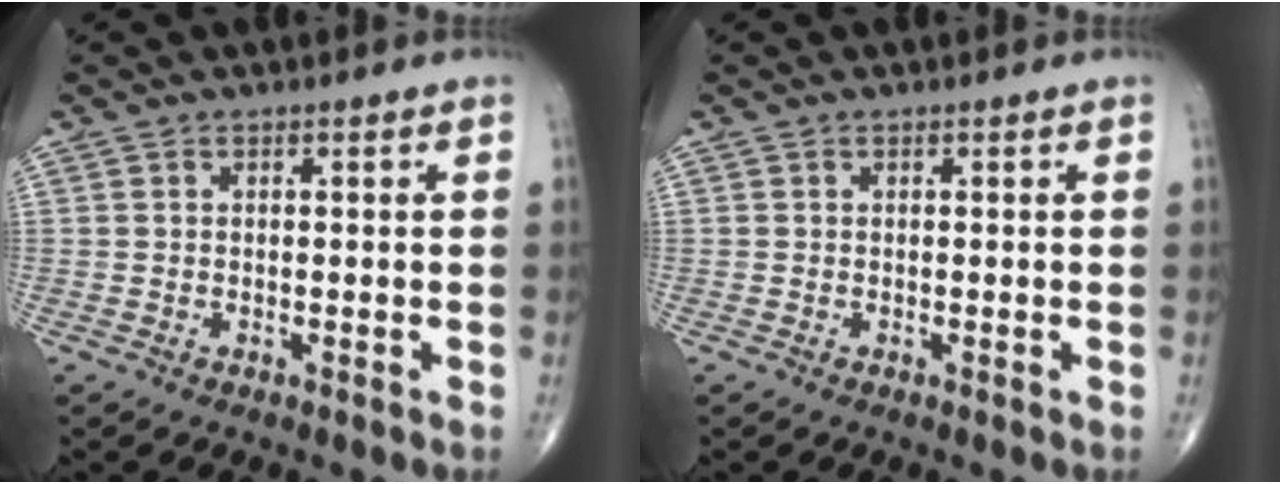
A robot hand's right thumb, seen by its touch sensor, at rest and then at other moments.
{"total": 0.0}